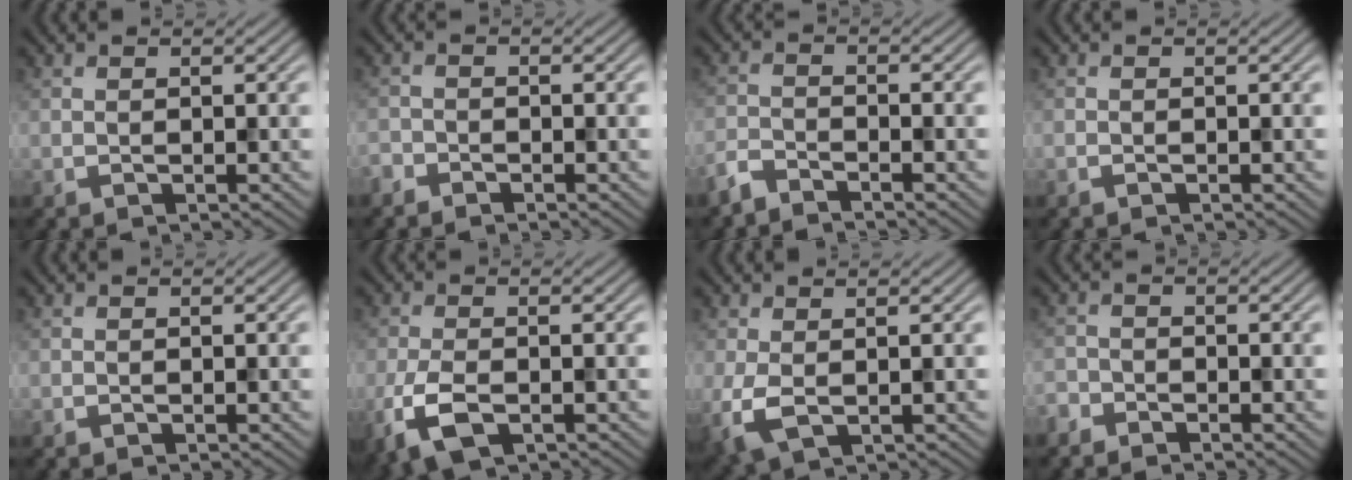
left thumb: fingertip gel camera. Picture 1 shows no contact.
{"total": 1.6, "force": [-1.5, 0.6, 0.2], "torque": [-0.004, -0.004, -0.038]}
{"total": 3.0, "force": [-2.7, 0.5, 1.0], "torque": [-0.025, -0.007, -0.067]}
{"total": 0.5, "force": [-0.4, 0.1, 0.3], "torque": [-0.005, -0.001, -0.007]}
{"total": 0.0}
{"total": 5.7, "force": [-2.4, 2.6, 4.4], "torque": [-0.107, -0.012, -0.051]}
{"total": 3.8, "force": [-0.3, 2.1, 3.1], "torque": [-0.087, -0.007, -0.005]}
{"total": 1.9, "force": [-1.8, 0.7, 0.3], "torque": [-0.005, -0.005, -0.046]}